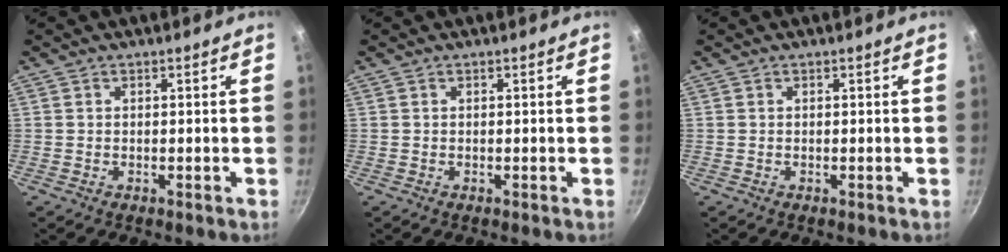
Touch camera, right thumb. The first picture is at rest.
{"total": 0.0}
{"total": 0.0}